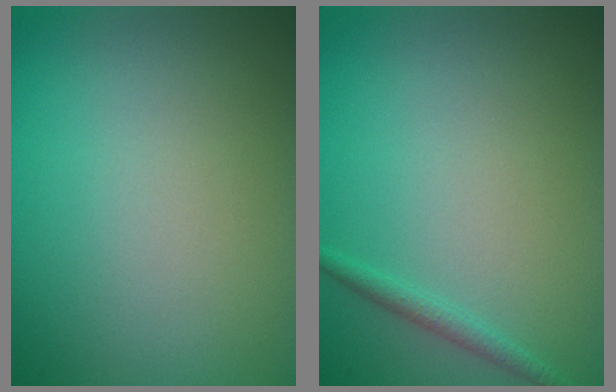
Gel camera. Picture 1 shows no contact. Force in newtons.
{"total": 1.2, "press": 1.2, "slide": 0.1}